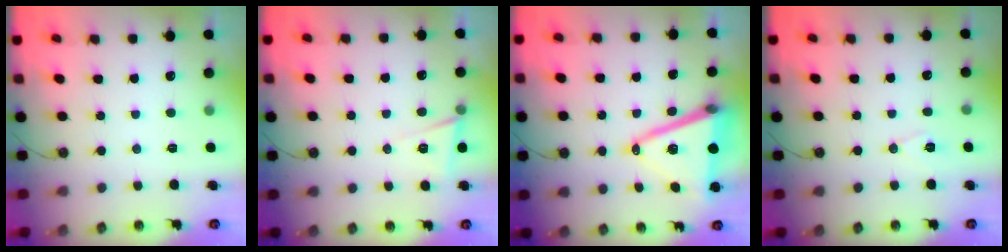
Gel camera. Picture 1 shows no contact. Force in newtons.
{"total": 5.7, "press": 4.1, "slide": 4.0}
{"total": 16.7, "press": 16.3, "slide": 3.7}
{"total": 6.7, "press": 5.0, "slide": 4.5}